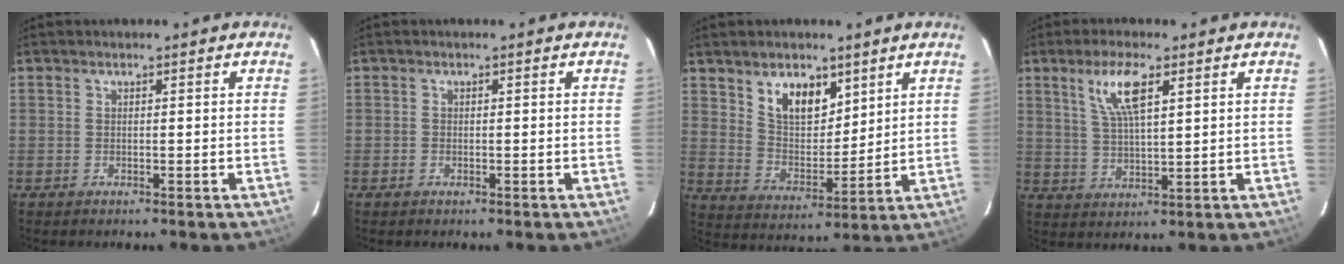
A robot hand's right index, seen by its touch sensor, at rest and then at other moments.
{"total": 0.7, "force": [-0.4, 0.5, 0.1], "torque": [-0.002, -0.001, -0.007]}
{"total": 10.1, "force": [6.1, 5.6, 5.7], "torque": [-0.096, 0.005, 0.122]}
{"total": 7.6, "force": [3.7, 2.0, 6.4], "torque": [-0.122, 0.003, 0.075]}